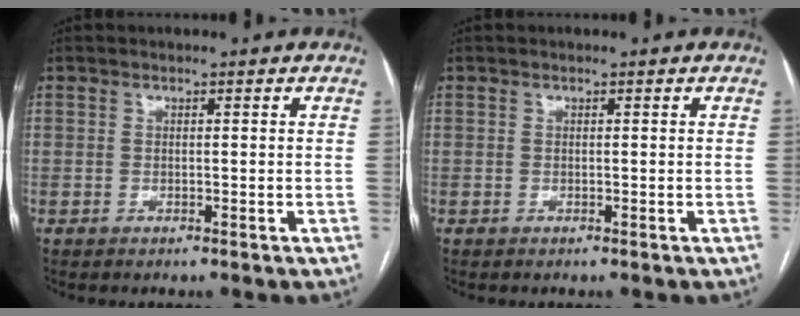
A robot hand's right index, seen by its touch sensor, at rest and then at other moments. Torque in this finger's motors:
{"motor_torque": [0.00, 0.00, 0.00, 0.00]}